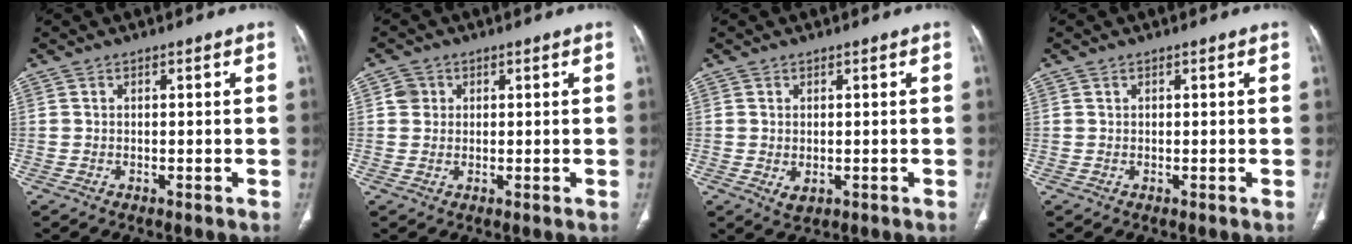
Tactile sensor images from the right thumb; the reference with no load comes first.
{"total": 2.5, "force": [0.7, 2.3, 0.7], "torque": [-0.002, 0.000, 0.011]}
{"total": 2.3, "force": [-0.3, 1.5, 1.7], "torque": [-0.026, -0.005, 0.004]}
{"total": 0.0}